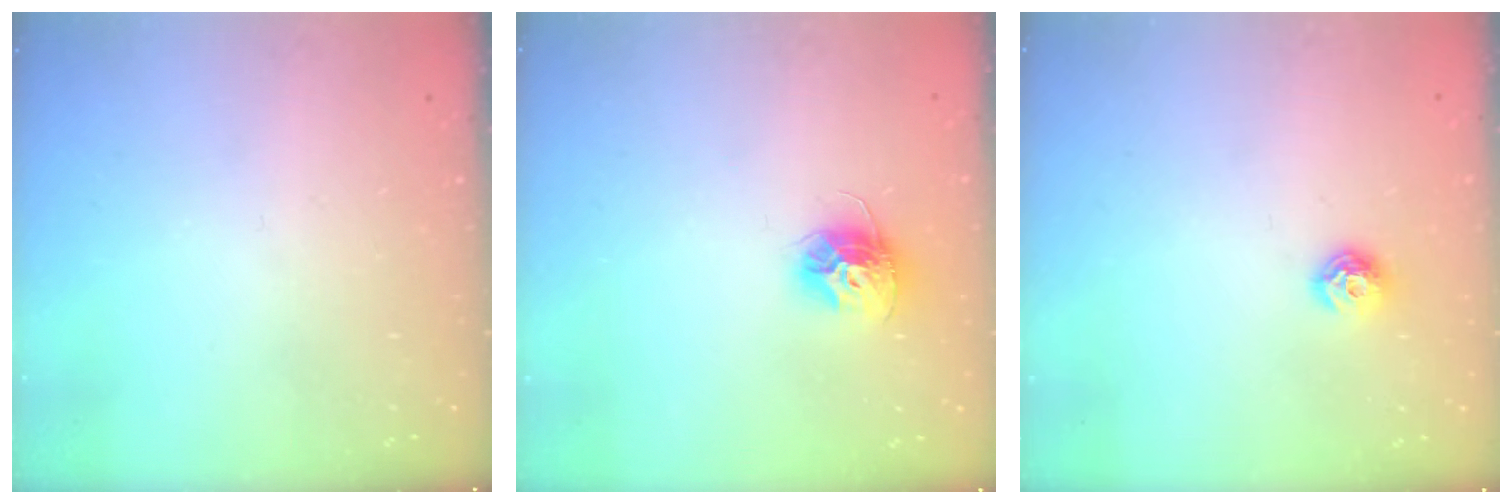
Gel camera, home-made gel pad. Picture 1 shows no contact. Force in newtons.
{"total": 10.5, "press": 10.4, "slide": 0.9}
{"total": 7.0, "press": 6.9, "slide": 0.9}